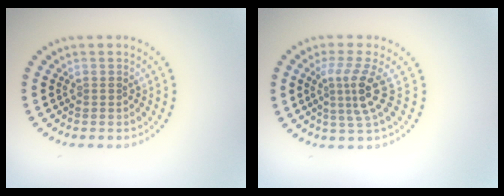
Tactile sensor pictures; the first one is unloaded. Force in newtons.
{"total": 3.6, "press": 2.5, "slide": 2.6}